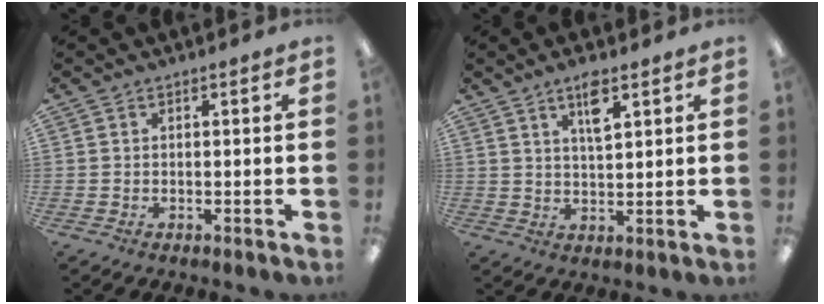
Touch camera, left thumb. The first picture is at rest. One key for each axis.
{"total": 5.6, "fx": 3.5, "fy": 1.6, "fz": 4.0, "tx": -0.065, "ty": -0.009, "tz": 0.055}